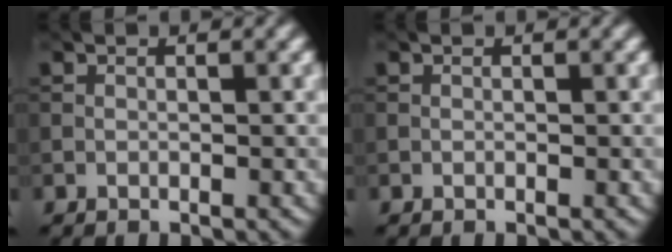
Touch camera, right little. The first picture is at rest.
{"total": 0.0}